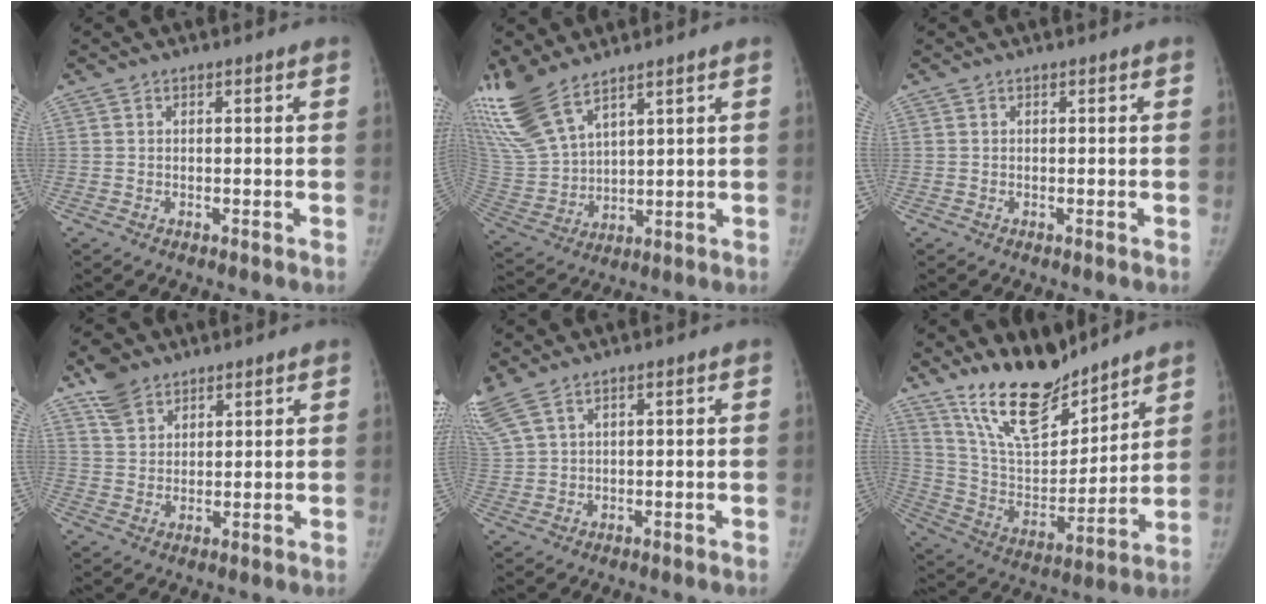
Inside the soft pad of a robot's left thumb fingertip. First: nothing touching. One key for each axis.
{"total": 14.6, "fx": 10.8, "fy": 5.1, "fz": 8.4, "tx": -0.183, "ty": -0.042, "tz": 0.234}
{"total": 0.0}
{"total": 6.5, "fx": 4.7, "fy": 3.8, "fz": 2.2, "tx": -0.025, "ty": -0.018, "tz": 0.097}
{"total": 6.3, "fx": 4.5, "fy": 2.0, "fz": 3.9, "tx": -0.112, "ty": -0.001, "tz": 0.105}
{"total": 18.5, "fx": 14.9, "fy": 6.6, "fz": 8.8, "tx": -0.112, "ty": -0.095, "tz": 0.276}